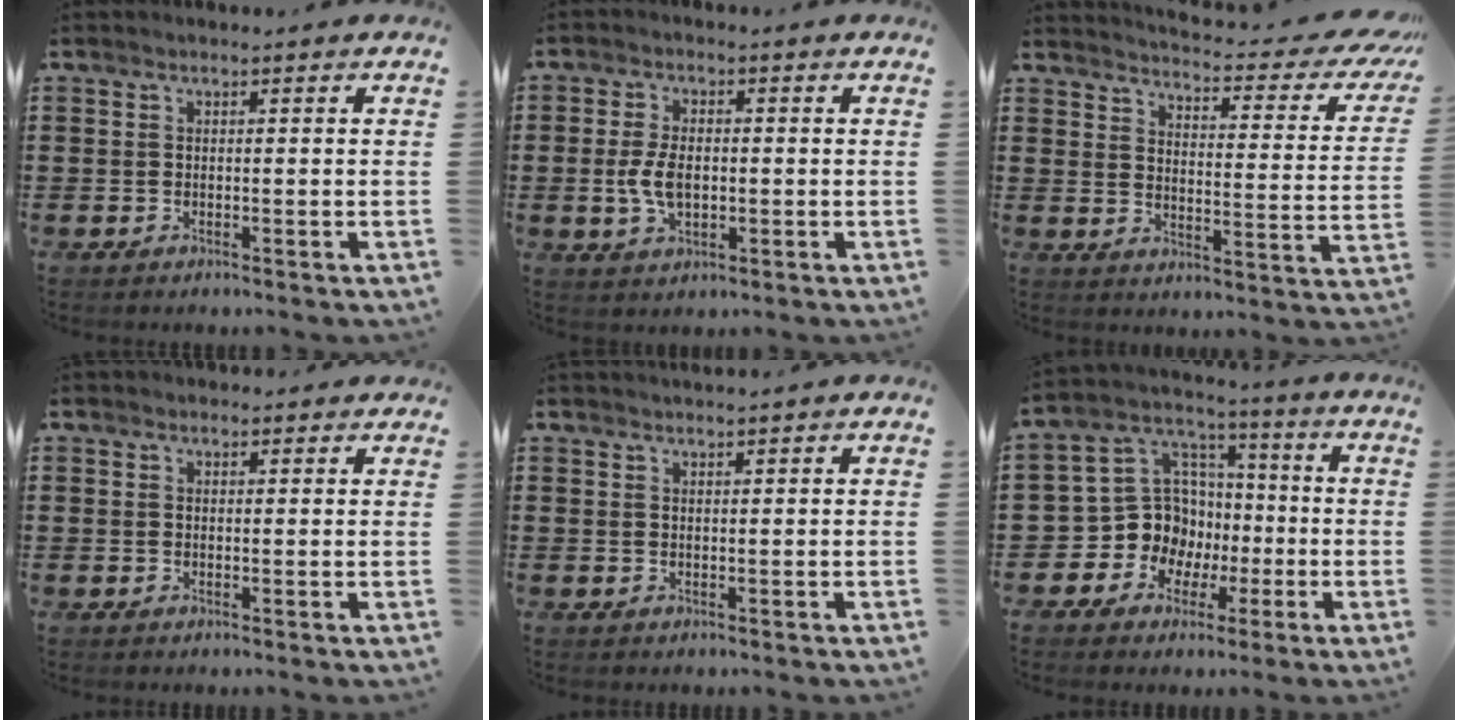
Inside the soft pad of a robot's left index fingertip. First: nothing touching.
{"total": 5.4, "force": [-0.3, 2.9, 4.6], "torque": [-0.107, -0.001, -0.011]}
{"total": 4.0, "force": [3.4, 0.0, 2.1], "torque": [-0.052, -0.033, 0.049]}
{"total": 1.0, "force": [0.8, 0.5, 0.2], "torque": [-0.005, 0.004, 0.015]}
{"total": 0.8, "force": [0.8, 0.0, 0.0], "torque": [-0.002, -0.002, 0.017]}
{"total": 10.6, "force": [-2.0, 9.9, 3.0], "torque": [-0.115, 0.001, -0.032]}